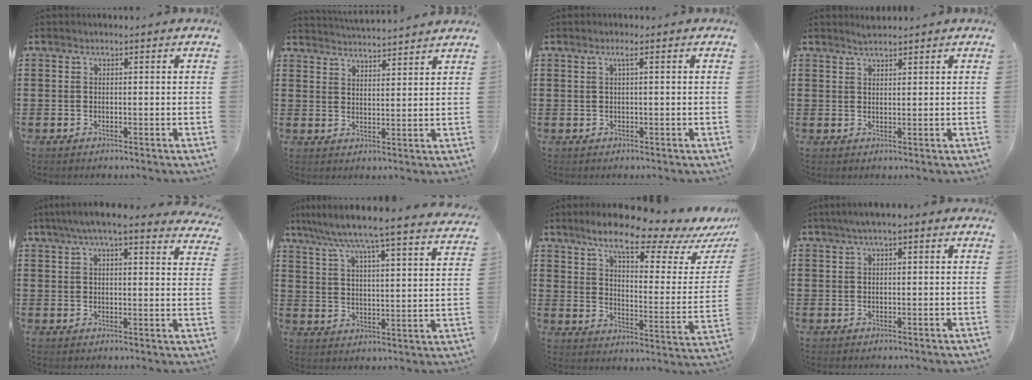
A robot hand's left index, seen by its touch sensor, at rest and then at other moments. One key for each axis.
{"total": 3.5, "fx": 3.4, "fy": -0.6, "fz": -0.1, "tx": -0.010, "ty": -0.021, "tz": 0.060}
{"total": 1.2, "fx": 0.3, "fy": 0.0, "fz": 1.2, "tx": -0.023, "ty": 0.002, "tz": 0.004}
{"total": 1.8, "fx": 1.7, "fy": 0.1, "fz": 0.4, "tx": -0.012, "ty": 0.000, "tz": 0.033}
{"total": 6.4, "fx": 5.2, "fy": 0.5, "fz": 3.7, "tx": -0.087, "ty": -0.009, "tz": 0.092}
{"total": 6.4, "fx": 5.7, "fy": -1.0, "fz": 2.7, "tx": -0.078, "ty": -0.047, "tz": 0.088}
{"total": 12.1, "fx": 9.5, "fy": 1.8, "fz": 7.2, "tx": -0.144, "ty": -0.054, "tz": 0.158}
{"total": 1.9, "fx": 0.7, "fy": 0.5, "fz": 1.7, "tx": -0.032, "ty": 0.005, "tz": 0.011}